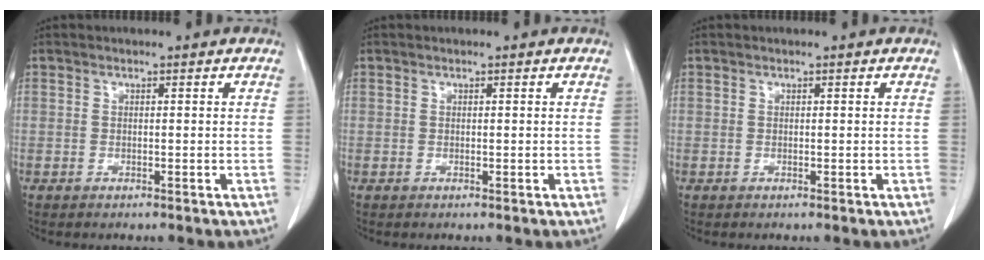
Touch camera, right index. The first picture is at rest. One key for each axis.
{"total": 0.0}
{"total": 0.0}